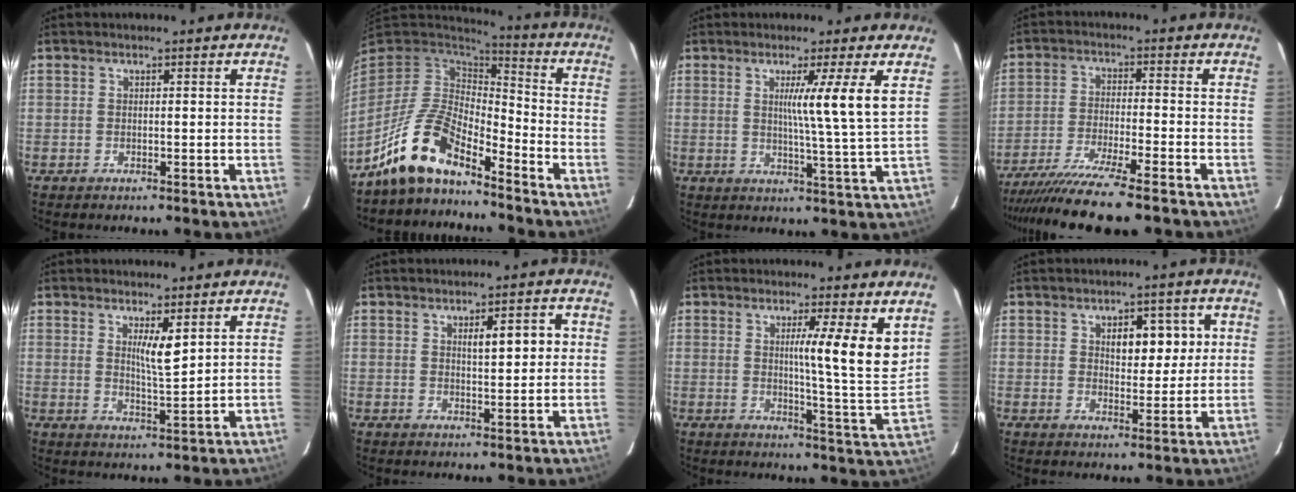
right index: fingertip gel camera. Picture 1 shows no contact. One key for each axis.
{"total": 11.2, "fx": -8.7, "fy": 3.5, "fz": 6.2, "tx": -0.133, "ty": 0.024, "tz": -0.167}
{"total": 7.7, "fx": 2.6, "fy": -2.6, "fz": 6.8, "tx": -0.112, "ty": -0.018, "tz": 0.044}
{"total": 13.5, "fx": -11.3, "fy": -0.6, "fz": 7.3, "tx": -0.115, "ty": -0.035, "tz": -0.183}
{"total": 4.1, "fx": 2.0, "fy": 0.4, "fz": 3.6, "tx": -0.064, "ty": -0.011, "tz": 0.038}
{"total": 4.6, "fx": 1.3, "fy": 1.2, "fz": 4.3, "tx": -0.066, "ty": 0.008, "tz": 0.021}
{"total": 9.0, "fx": 3.8, "fy": -0.9, "fz": 8.1, "tx": -0.108, "ty": -0.014, "tz": 0.053}
{"total": 6.3, "fx": 2.0, "fy": 3.2, "fz": 5.1, "tx": -0.065, "ty": 0.009, "tz": 0.033}